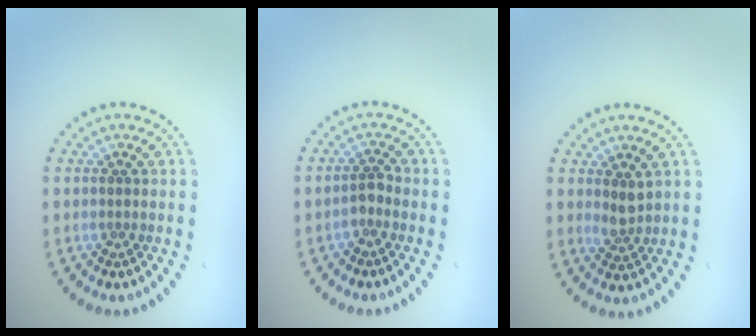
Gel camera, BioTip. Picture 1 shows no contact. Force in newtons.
{"total": 1.3, "press": 1.1, "slide": 0.8}
{"total": 1.7, "press": 1.5, "slide": 0.7}